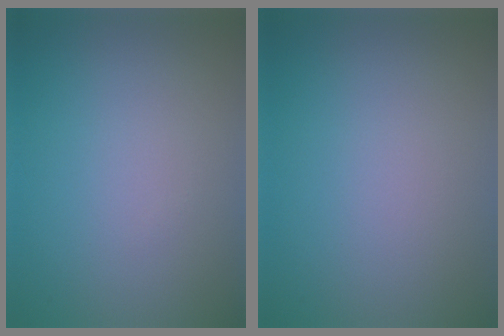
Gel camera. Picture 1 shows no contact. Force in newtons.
{"total": 0.0}